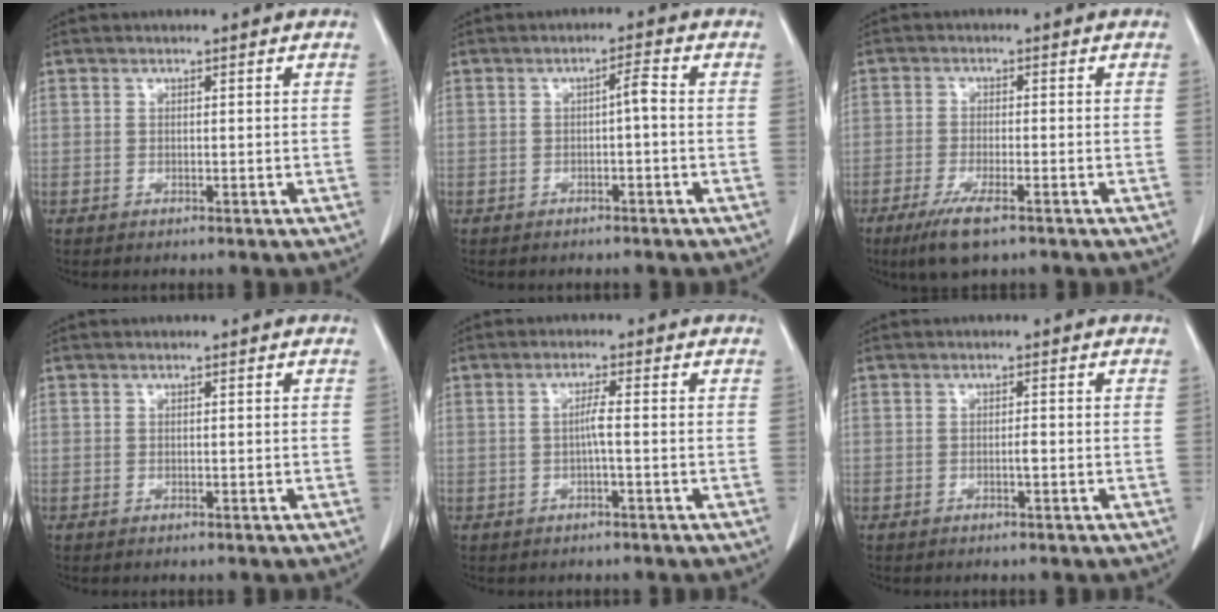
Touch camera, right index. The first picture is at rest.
{"total": 2.0, "force": [-0.3, 0.1, 2.0], "torque": [-0.029, 0.004, -0.005]}
{"total": 6.1, "force": [-3.9, 0.9, 4.6], "torque": [-0.092, -0.015, -0.066]}
{"total": 0.0}
{"total": 2.4, "force": [-0.2, -0.1, 2.4], "torque": [-0.043, 0.002, -0.003]}
{"total": 0.9, "force": [-0.2, 0.1, 0.8], "torque": [-0.015, 0.001, -0.004]}